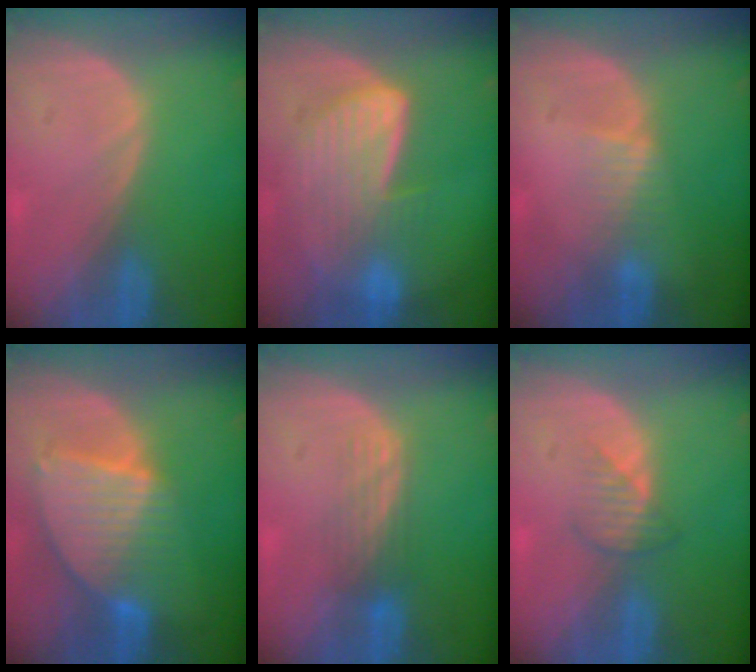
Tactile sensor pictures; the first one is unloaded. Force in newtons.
{"total": 7.8, "press": 7.3, "slide": 2.9}
{"total": 2.4, "press": 2.4, "slide": 0.2}
{"total": 8.5, "press": 7.5, "slide": 4.0}
{"total": 3.4, "press": 3.0, "slide": 1.7}
{"total": 2.5, "press": 2.5, "slide": 0.3}